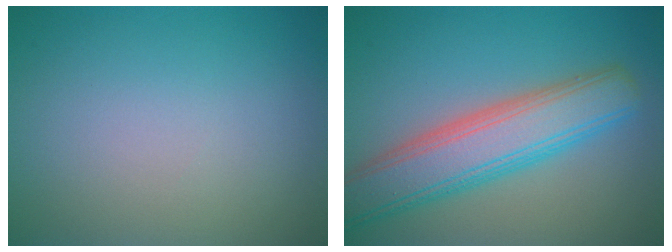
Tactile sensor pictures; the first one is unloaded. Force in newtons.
{"total": 7.3, "press": 7.3, "slide": 0.4}